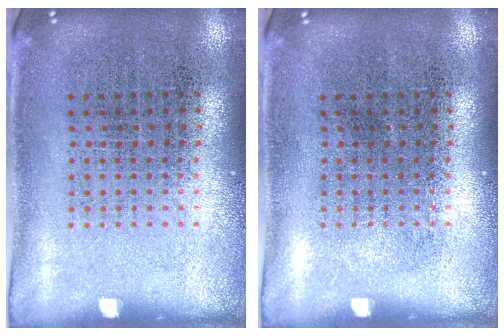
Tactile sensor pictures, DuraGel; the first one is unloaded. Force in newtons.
{"total": 0.0}